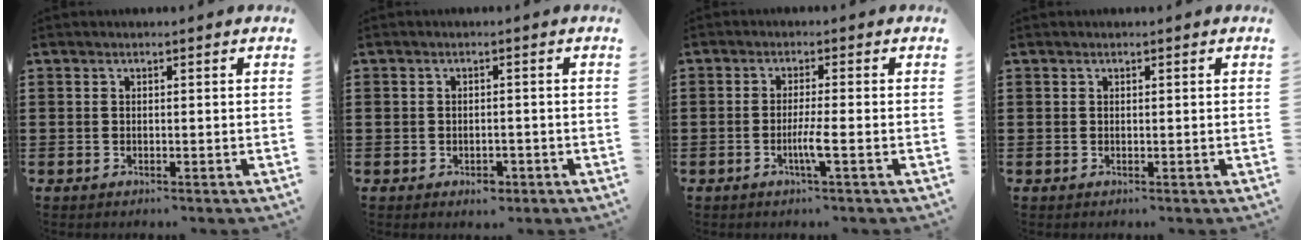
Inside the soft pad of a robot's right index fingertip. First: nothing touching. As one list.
[{"total": 2.1, "force": [-1.1, 1.4, 1.2], "torque": [-0.023, 0.002, -0.022]}, {"total": 3.4, "force": [-1.2, -0.2, 3.1], "torque": [-0.060, -0.010, -0.026]}, {"total": 0.0}]